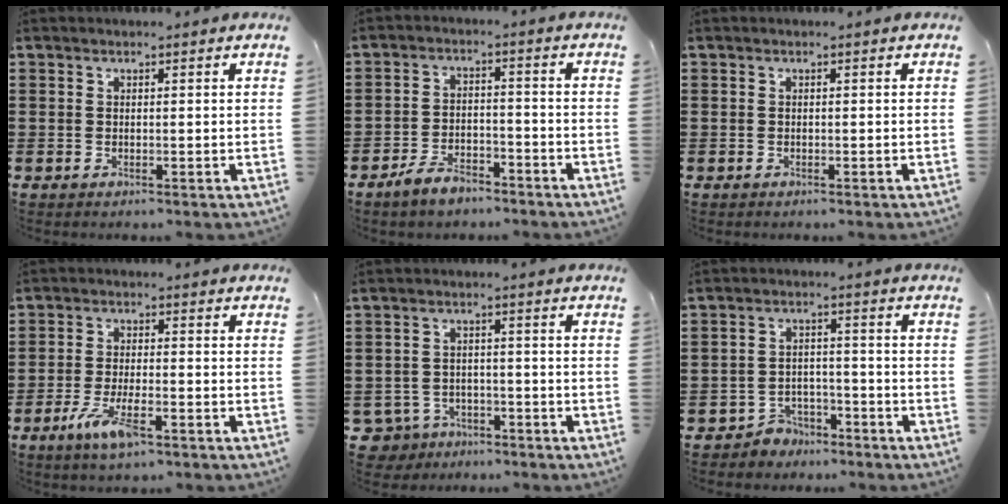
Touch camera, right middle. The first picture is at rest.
{"total": 4.6, "force": [-4.0, 1.6, 1.6], "torque": [-0.033, 0.012, -0.080]}
{"total": 0.0}
{"total": 6.2, "force": [-3.2, 1.6, 5.1], "torque": [-0.113, -0.012, -0.060]}
{"total": 3.6, "force": [-3.2, 1.5, 0.4], "torque": [-0.037, -0.004, -0.075]}
{"total": 3.6, "force": [-3.4, 1.2, -0.1], "torque": [-0.009, 0.004, -0.073]}